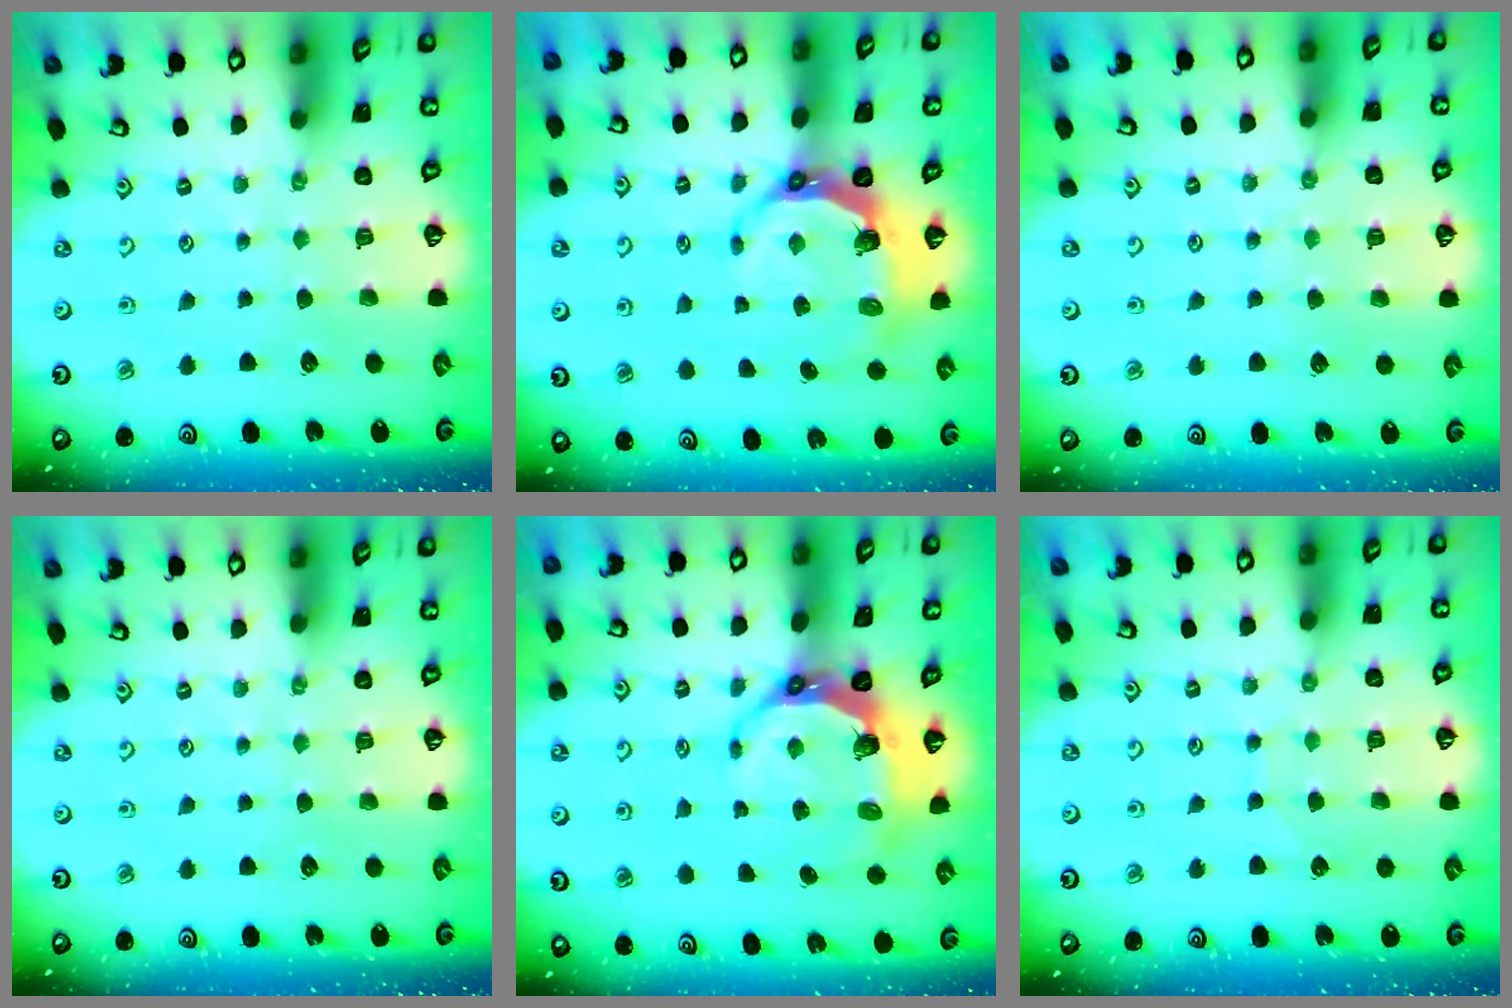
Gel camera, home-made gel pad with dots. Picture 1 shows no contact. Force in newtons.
{"total": 7.0, "press": 5.6, "slide": 4.2}
{"total": 3.7, "press": 3.6, "slide": 0.4}
{"total": 0.0}
{"total": 9.3, "press": 8.0, "slide": 4.8}
{"total": 3.8, "press": 3.7, "slide": 0.4}